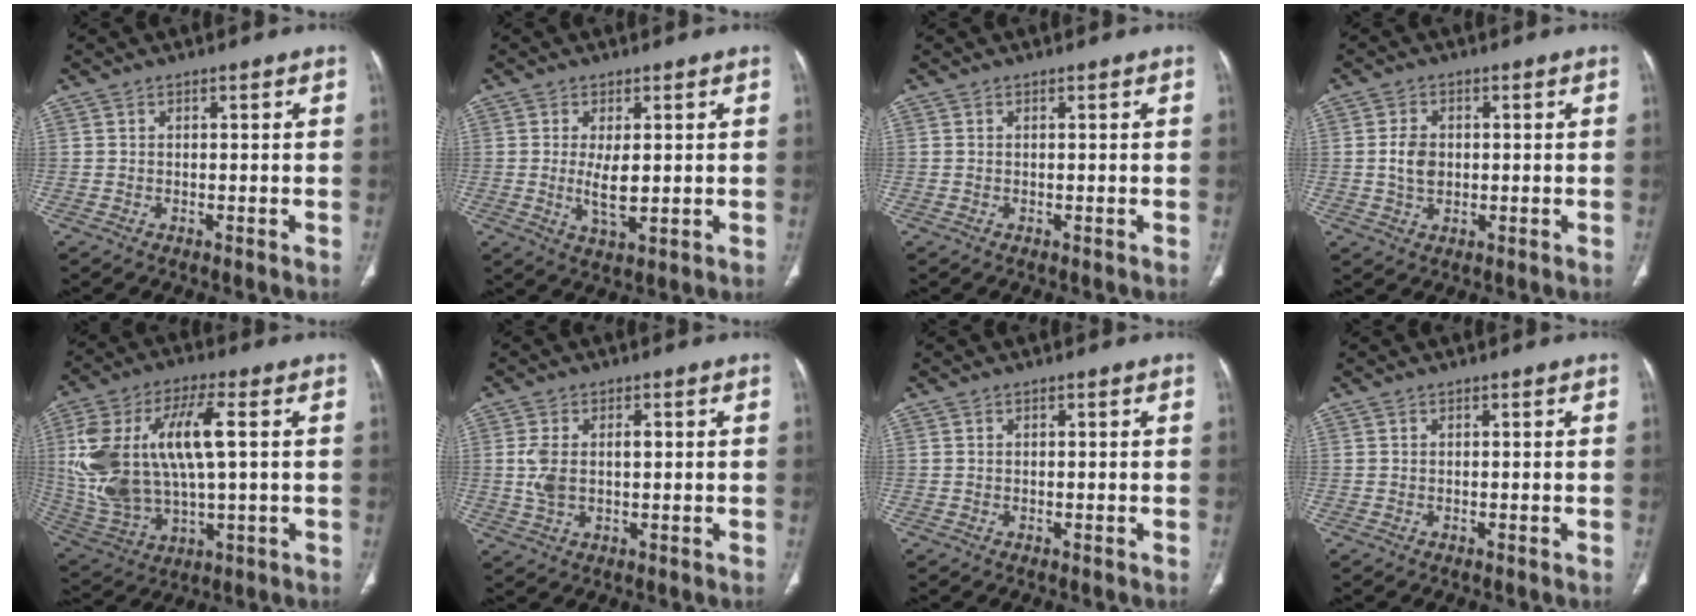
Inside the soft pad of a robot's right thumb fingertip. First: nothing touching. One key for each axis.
{"total": 5.4, "fx": 0.2, "fy": 2.2, "fz": 4.9, "tx": -0.091, "ty": -0.014, "tz": 0.008}
{"total": 0.0}
{"total": 4.5, "fx": 0.1, "fy": 3.2, "fz": 3.2, "tx": -0.055, "ty": 0.002, "tz": 0.003}
{"total": 21.7, "fx": 2.9, "fy": 9.5, "fz": 19.3, "tx": -0.397, "ty": 0.008, "tz": 0.064}
{"total": 6.0, "fx": 0.5, "fy": 3.5, "fz": 4.9, "tx": -0.112, "ty": 0.012, "tz": 0.013}
{"total": 0.0}
{"total": 0.0}